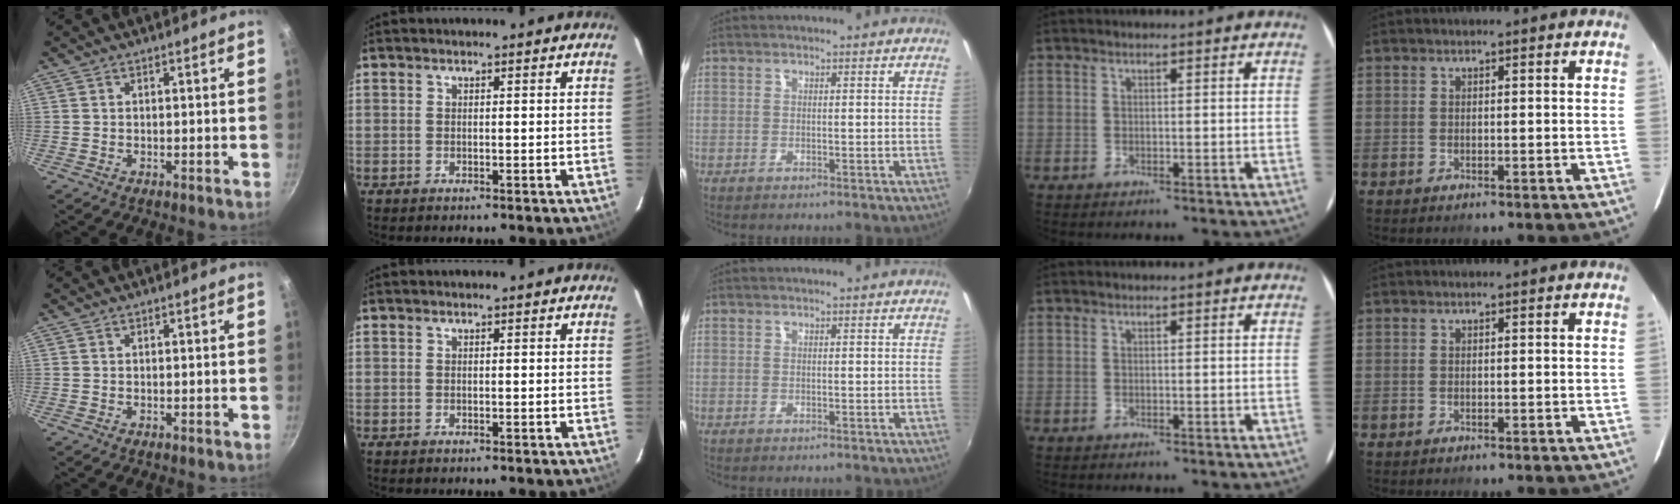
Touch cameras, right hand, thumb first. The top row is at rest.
{}